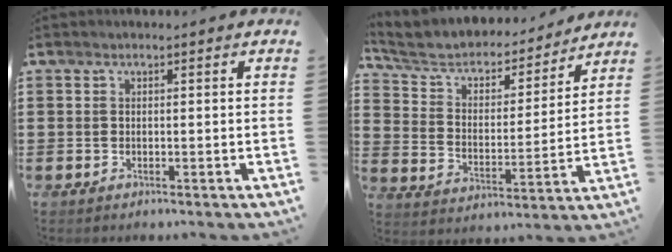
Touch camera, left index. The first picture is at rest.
{"total": 4.9, "force": [3.9, 2.4, 1.9], "torque": [-0.063, -0.029, 0.058]}